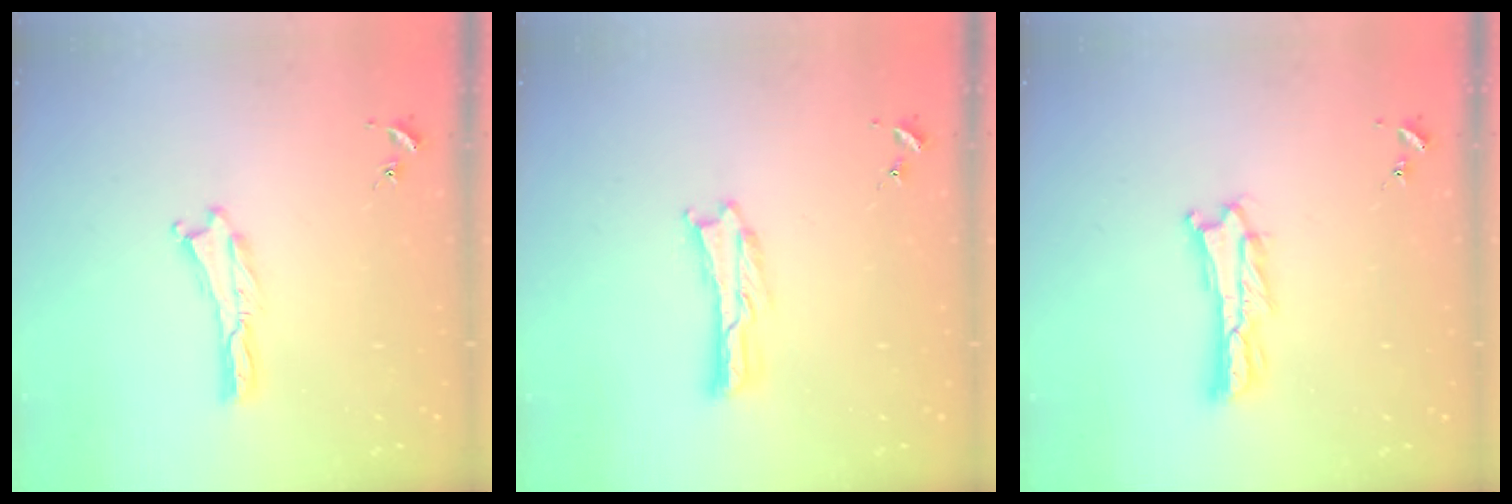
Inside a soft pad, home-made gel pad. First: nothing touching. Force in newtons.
{"total": 0.0}
{"total": 3.0, "press": 2.9, "slide": 0.4}